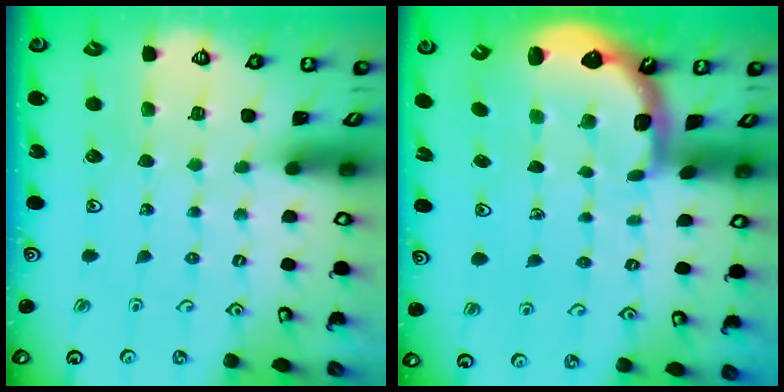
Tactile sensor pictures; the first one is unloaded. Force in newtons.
{"total": 2.7, "press": 1.5, "slide": 2.3}